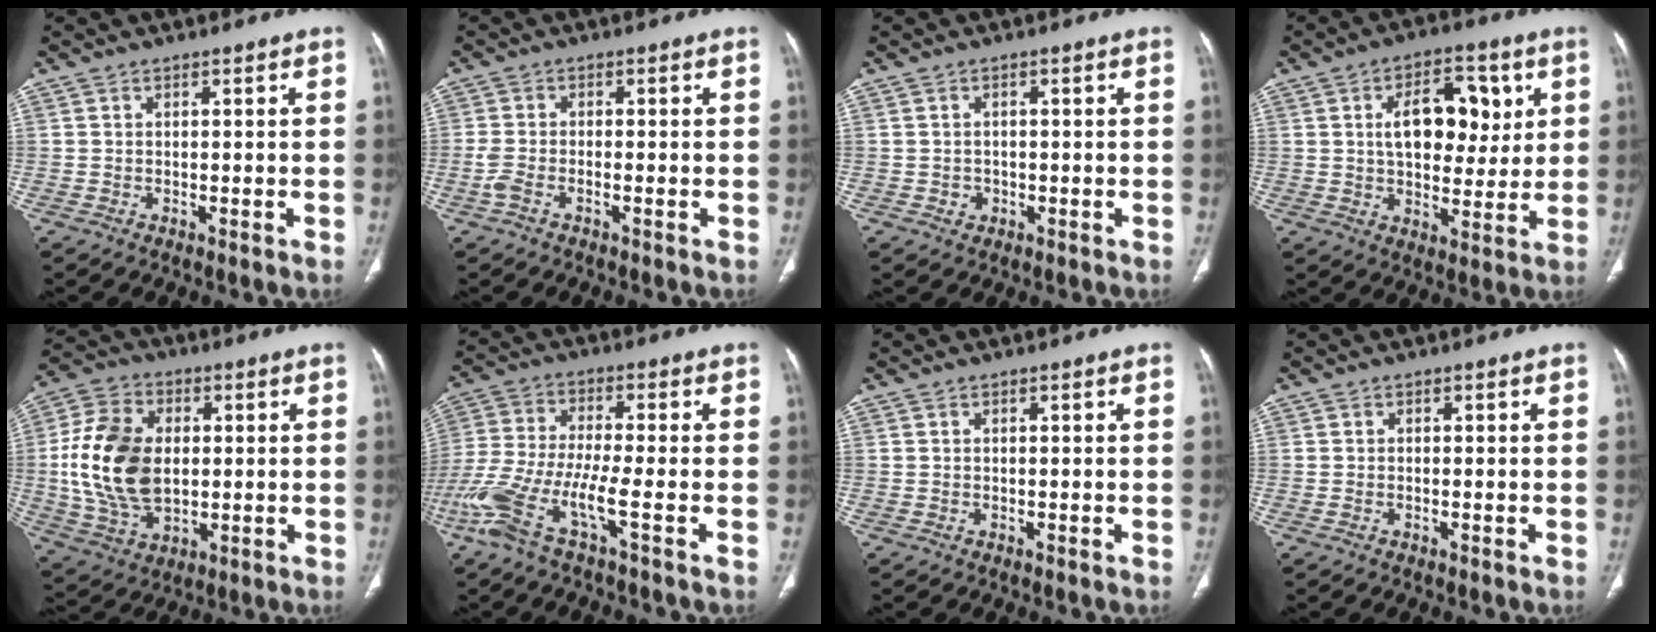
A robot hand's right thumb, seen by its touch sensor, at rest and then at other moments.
{"total": 2.6, "force": [-1.3, 0.9, 2.1], "torque": [-0.060, 0.007, -0.032]}
{"total": 1.5, "force": [-0.5, 1.4, 0.3], "torque": [0.001, 0.005, -0.004]}
{"total": 13.8, "force": [3.6, 8.1, 10.6], "torque": [-0.115, -0.004, 0.055]}
{"total": 17.6, "force": [0.8, 11.6, 13.2], "torque": [-0.248, 0.001, 0.022]}
{"total": 12.0, "force": [-5.5, 1.0, 10.6], "torque": [-0.255, 0.011, -0.119]}
{"total": 0.0}
{"total": 0.0}